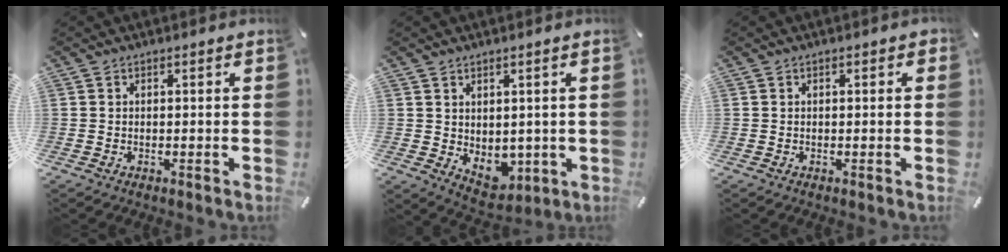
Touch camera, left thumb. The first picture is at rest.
{"total": 4.2, "force": [1.6, 3.5, 1.5], "torque": [-0.008, -0.014, 0.032]}
{"total": 0.7, "force": [0.1, 0.4, 0.6], "torque": [-0.011, 0.003, 0.000]}